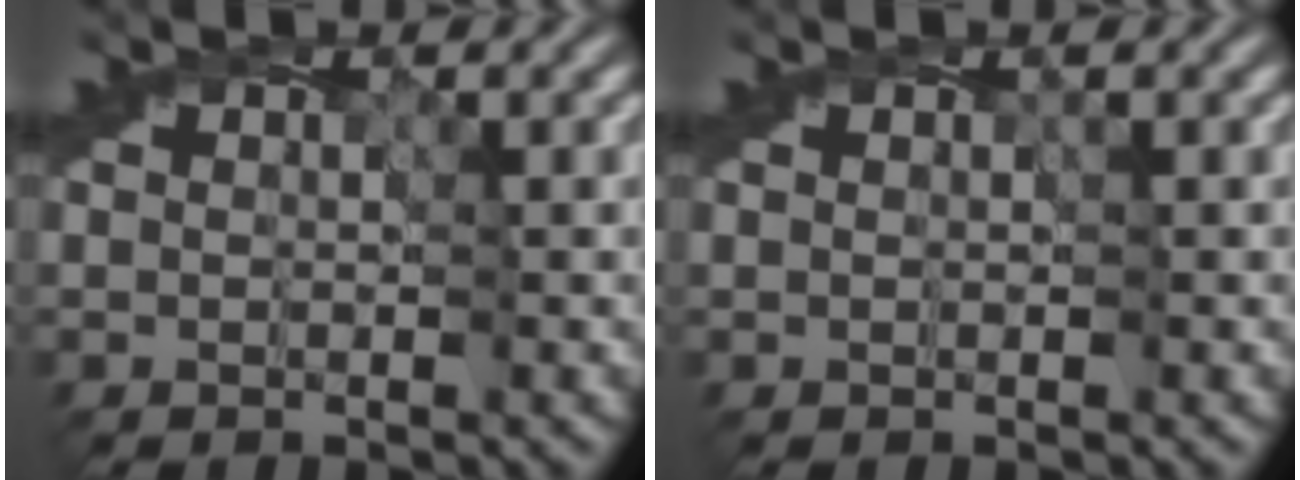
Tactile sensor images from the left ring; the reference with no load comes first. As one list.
[{"total": 0.0}]